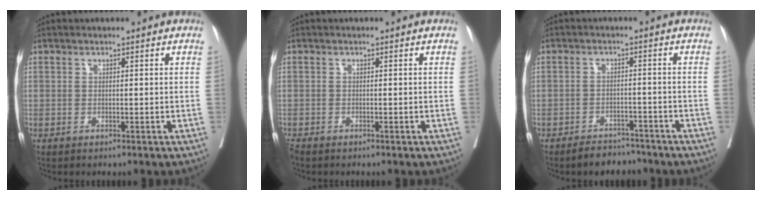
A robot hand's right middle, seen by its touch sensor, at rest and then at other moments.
{"total": 1.5, "force": [-1.3, 0.6, 0.6], "torque": [-0.017, -0.006, -0.023]}
{"total": 4.6, "force": [-4.0, 2.0, 0.8], "torque": [-0.009, 0.003, -0.060]}